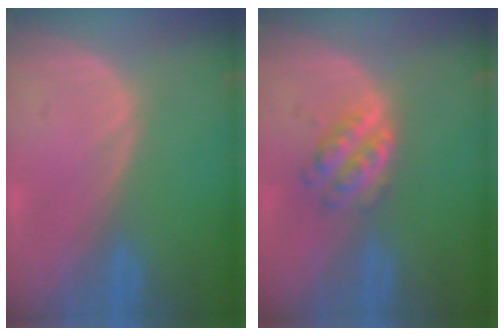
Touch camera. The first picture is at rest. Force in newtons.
{"total": 4.3, "press": 4.1, "slide": 1.2}